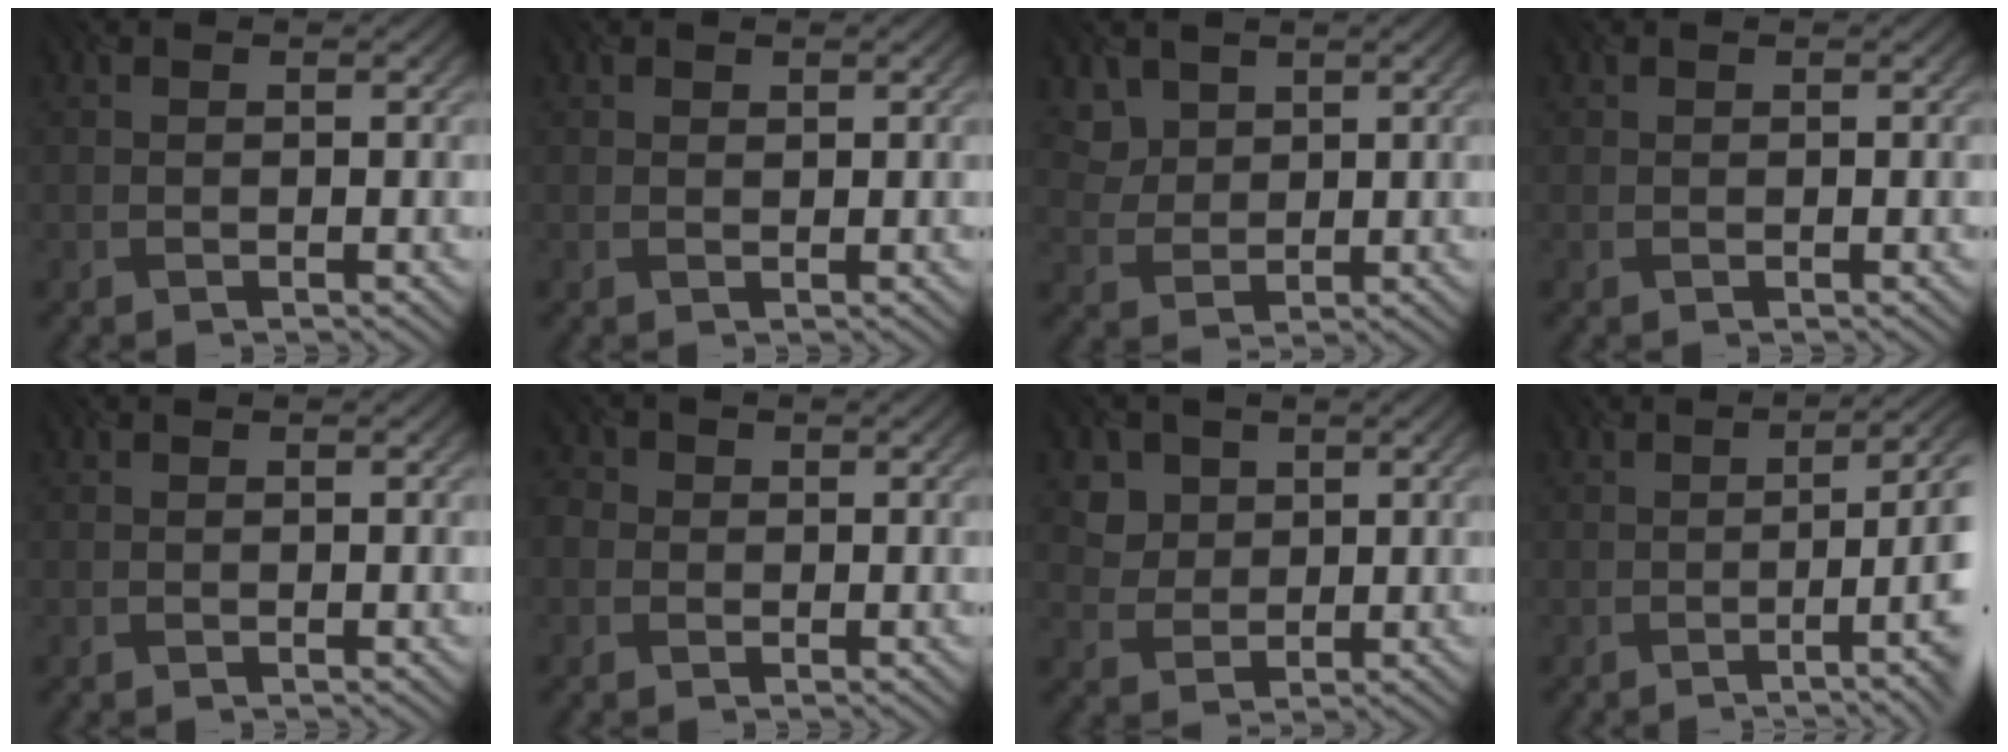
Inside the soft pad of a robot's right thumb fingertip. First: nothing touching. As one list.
[{"total": 0.8, "force": [0.7, 0.3, -0.1], "torque": [0.001, 0.003, 0.019]}, {"total": 3.1, "force": [2.3, 2.1, -0.3], "torque": [-0.013, -0.008, 0.059]}, {"total": 0.0}, {"total": 0.0}, {"total": 1.9, "force": [-0.7, 1.7, -0.2], "torque": [0.001, 0.002, -0.012]}, {"total": 4.1, "force": [2.4, 3.3, 0.1], "torque": [-0.038, -0.004, 0.056]}, {"total": 6.7, "force": [-0.5, 1.7, 6.4], "torque": [-0.074, 0.004, -0.004]}]